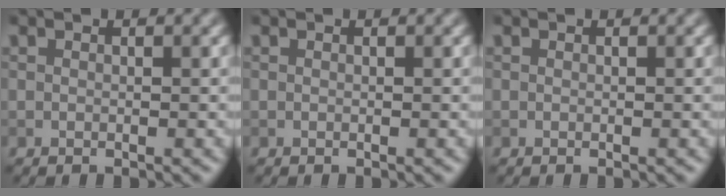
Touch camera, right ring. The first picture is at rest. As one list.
[{"total": 0.0}, {"total": 0.0}]